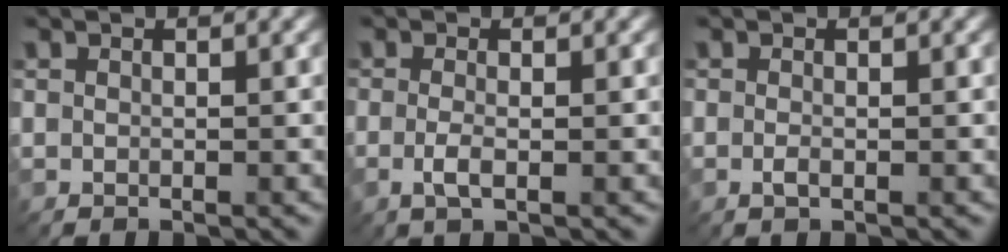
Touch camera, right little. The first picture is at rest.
{"total": 1.8, "force": [-0.4, 0.4, 1.6], "torque": [-0.037, -0.002, -0.013]}
{"total": 0.7, "force": [-0.2, 0.2, 0.7], "torque": [-0.015, -0.002, -0.005]}